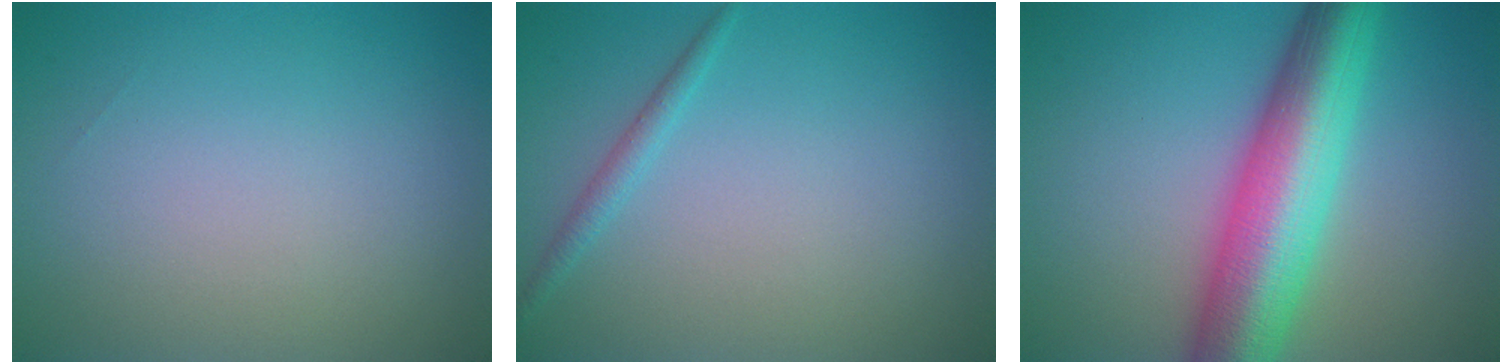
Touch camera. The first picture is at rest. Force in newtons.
{"total": 1.1, "press": 1.1, "slide": 0.1}
{"total": 10.3, "press": 10.3, "slide": 0.2}